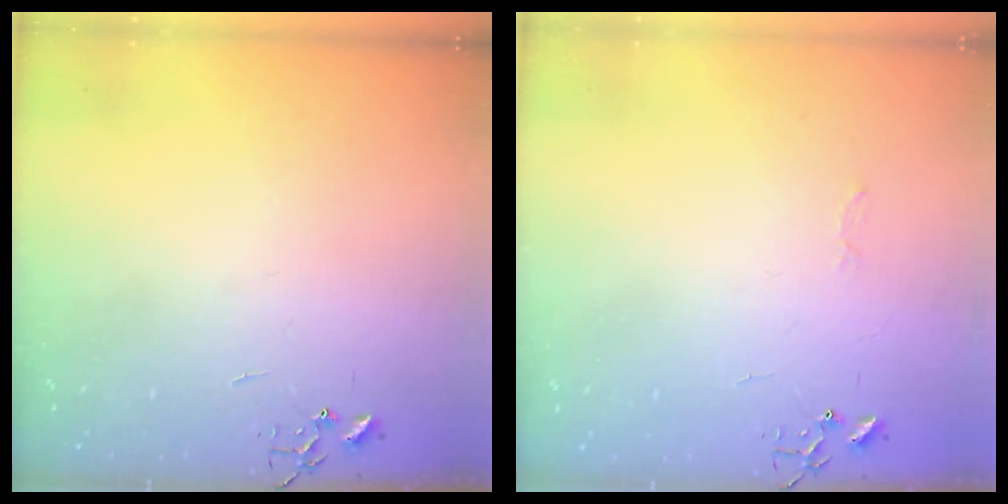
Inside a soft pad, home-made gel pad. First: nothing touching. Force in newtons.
{"total": 2.5, "press": 2.5, "slide": 0.4}